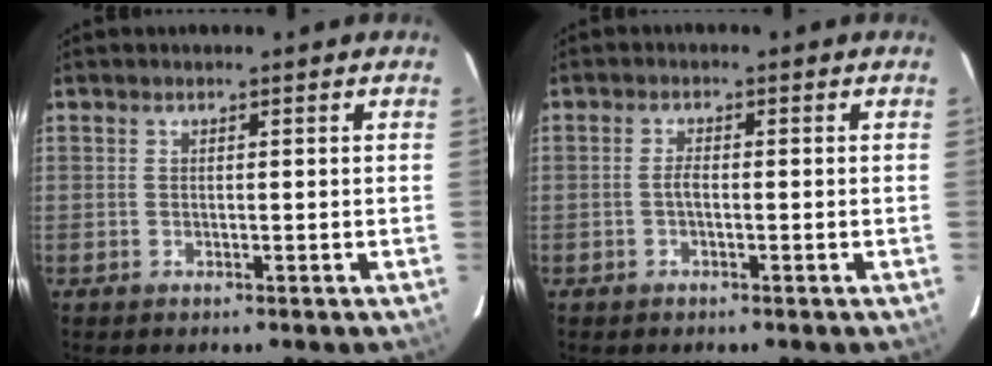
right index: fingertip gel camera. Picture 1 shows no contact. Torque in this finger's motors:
{"motor_torque": [0.26, -0.03, 0.23, 0.05]}